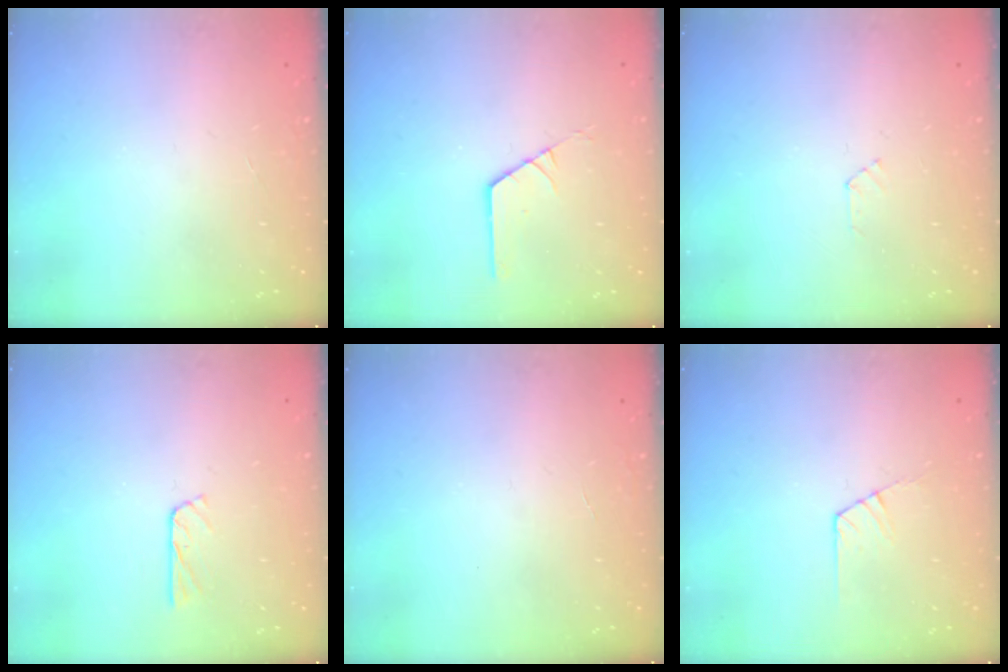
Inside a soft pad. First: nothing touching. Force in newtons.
{"total": 1.3, "press": 1.3, "slide": 0.1}
{"total": 2.3, "press": 2.3, "slide": 0.3}
{"total": 2.8, "press": 2.8, "slide": 0.3}
{"total": 0.0}
{"total": 4.4, "press": 4.3, "slide": 0.6}